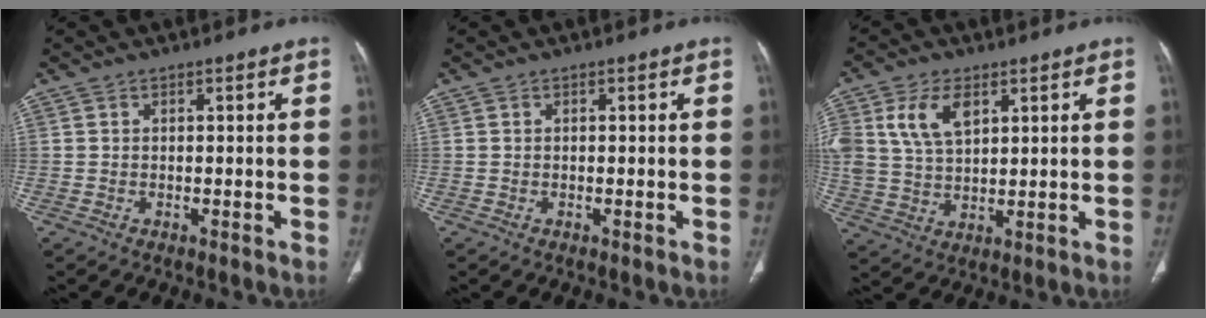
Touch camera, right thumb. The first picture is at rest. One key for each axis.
{"total": 0.0}
{"total": 9.9, "fx": 4.0, "fy": 5.8, "fz": 6.9, "tx": -0.133, "ty": -0.004, "tz": 0.083}